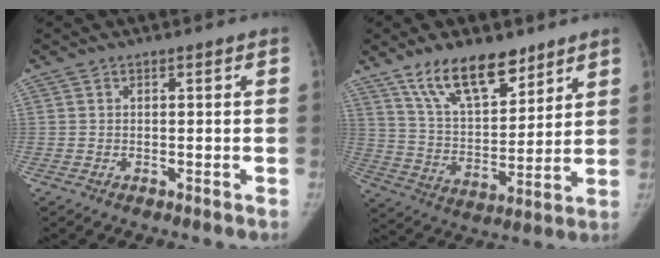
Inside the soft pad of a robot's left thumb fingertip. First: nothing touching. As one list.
[{"total": 15.5, "force": [10.7, 6.7, 8.9], "torque": [-0.118, -0.062, 0.197]}]